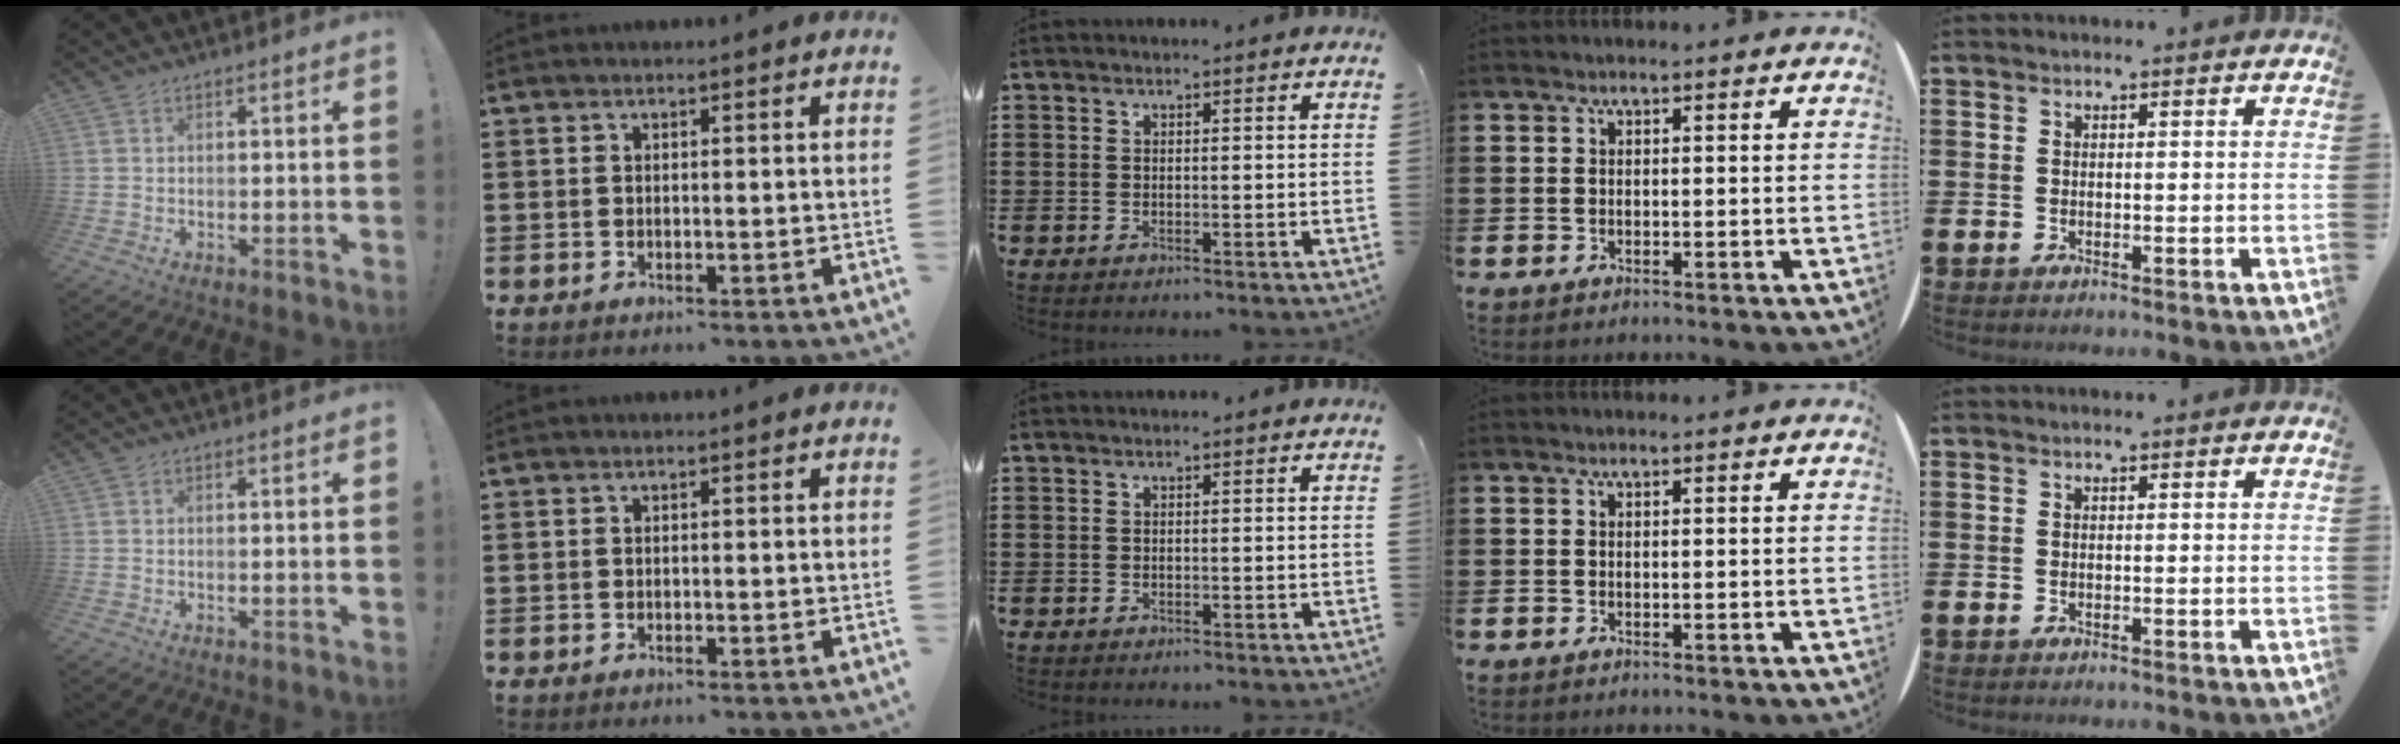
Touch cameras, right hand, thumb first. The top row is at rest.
{}